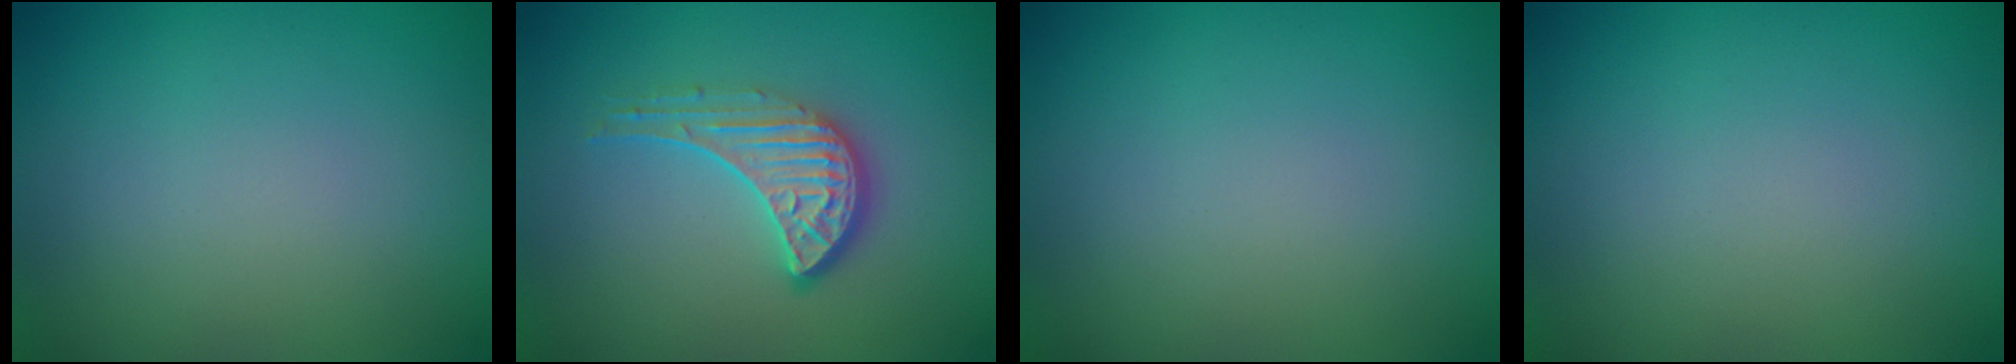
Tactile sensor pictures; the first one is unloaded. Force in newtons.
{"total": 3.5, "press": 2.9, "slide": 2.0}
{"total": 0.0}
{"total": 0.0}